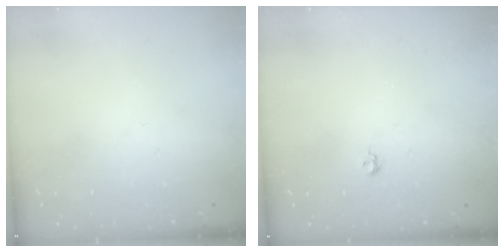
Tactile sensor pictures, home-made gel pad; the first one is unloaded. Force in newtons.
{"total": 3.7, "press": 3.6, "slide": 0.8}